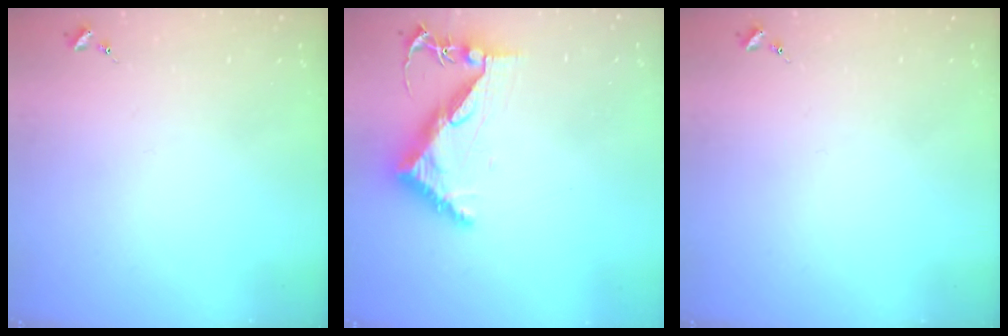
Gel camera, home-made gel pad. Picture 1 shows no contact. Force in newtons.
{"total": 8.3, "press": 8.2, "slide": 1.2}
{"total": 0.0}